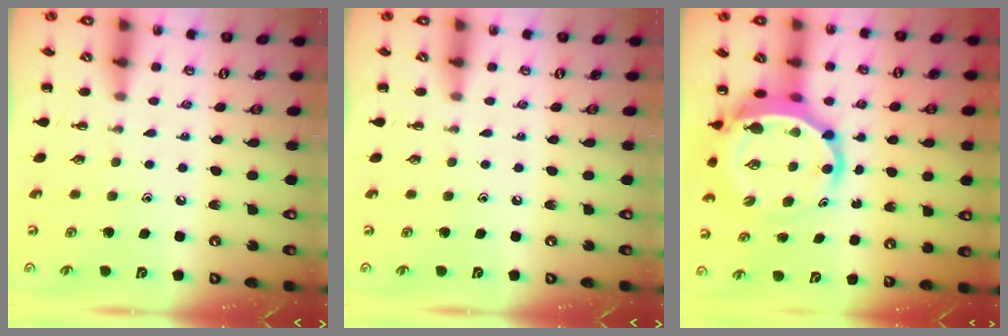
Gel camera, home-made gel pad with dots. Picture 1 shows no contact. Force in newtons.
{"total": 0.0}
{"total": 8.5, "press": 8.1, "slide": 2.5}